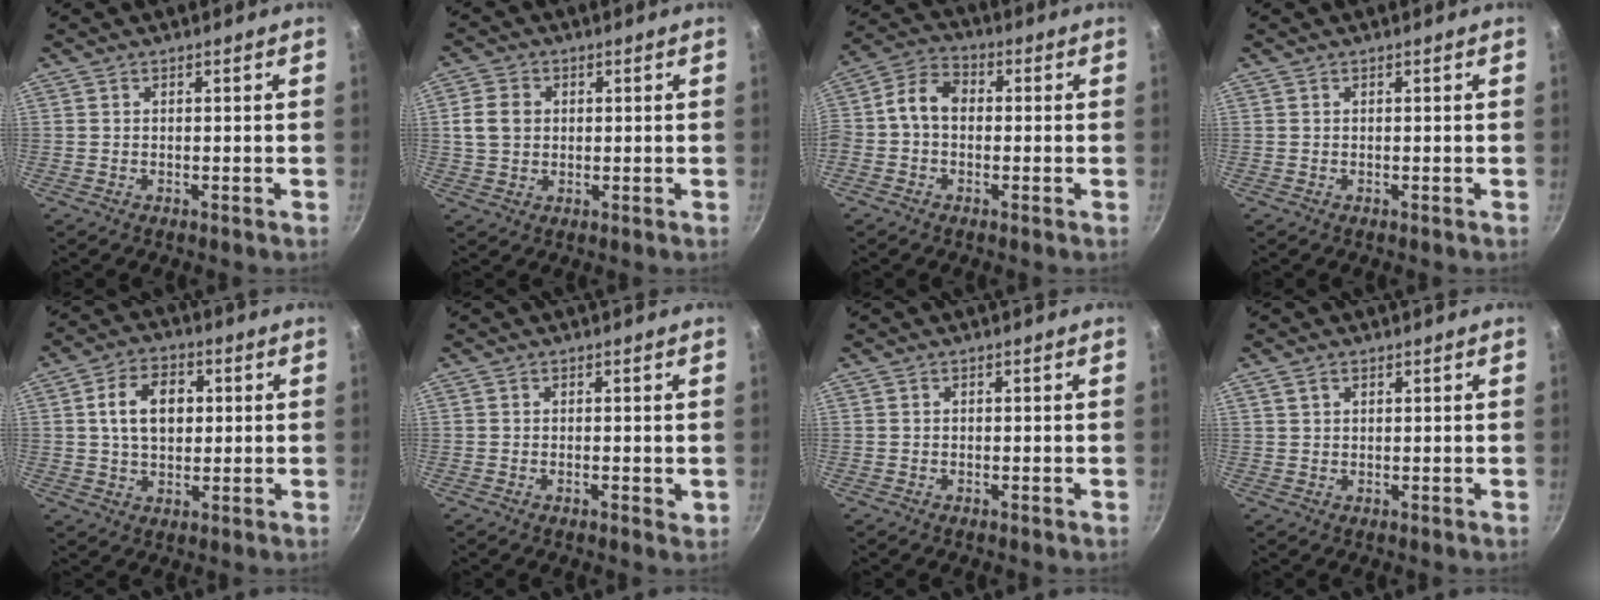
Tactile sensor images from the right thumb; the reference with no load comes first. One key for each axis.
{"total": 5.8, "fx": 0.9, "fy": 4.8, "fz": 3.2, "tx": -0.047, "ty": 0.003, "tz": 0.013}
{"total": 7.8, "fx": -0.3, "fy": 5.8, "fz": 5.3, "tx": -0.094, "ty": 0.027, "tz": -0.026}
{"total": 0.0}
{"total": 9.9, "fx": 1.6, "fy": 6.8, "fz": 6.9, "tx": -0.099, "ty": 0.010, "tz": 0.023}
{"total": 1.6, "fx": -0.3, "fy": 0.7, "fz": 1.4, "tx": -0.019, "ty": -0.002, "tz": -0.005}
{"total": 0.0}
{"total": 1.8, "fx": 1.0, "fy": 1.1, "fz": 1.0, "tx": -0.013, "ty": -0.001, "tz": 0.020}